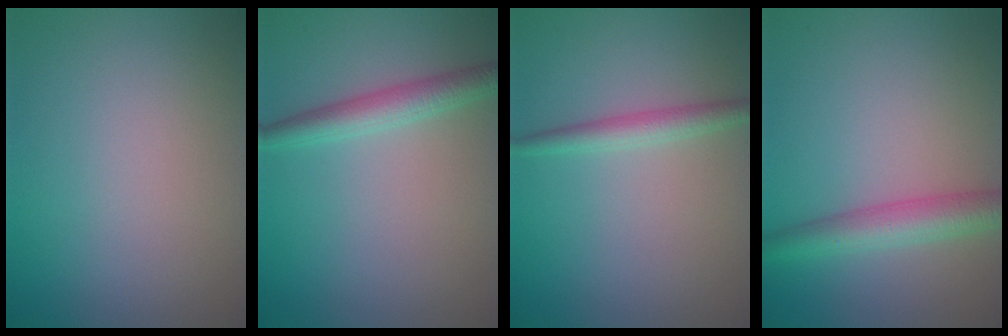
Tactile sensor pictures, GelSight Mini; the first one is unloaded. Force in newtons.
{"total": 2.8, "press": 2.8, "slide": 0.0}
{"total": 2.0, "press": 2.0, "slide": 0.1}
{"total": 4.0, "press": 4.0, "slide": 0.1}